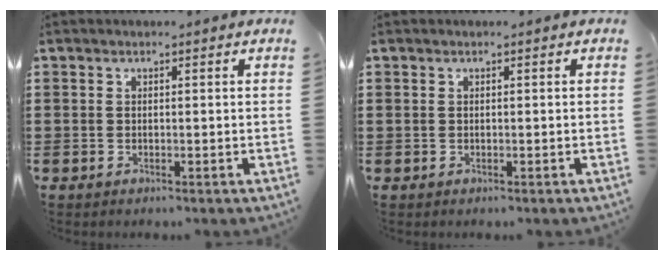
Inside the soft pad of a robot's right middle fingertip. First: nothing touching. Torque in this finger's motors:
{"motor_torque": [1.60, 0.54, 0.10, 0.02]}